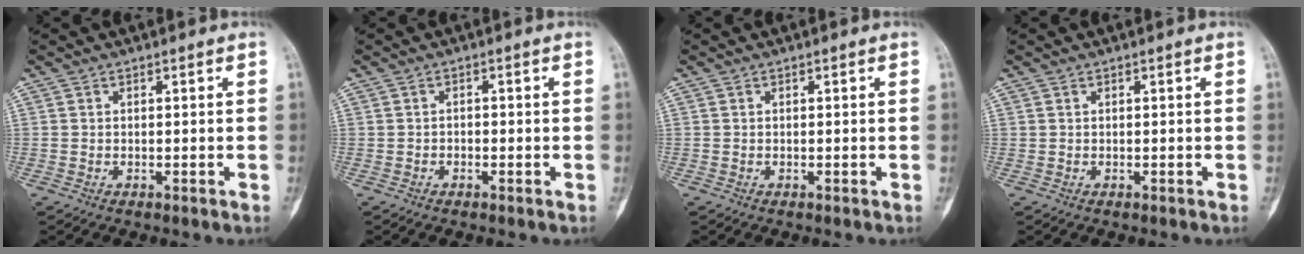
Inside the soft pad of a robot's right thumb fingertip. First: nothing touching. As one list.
[{"total": 0.9, "force": [-0.5, 0.6, 0.4], "torque": [0.001, 0.003, -0.013]}, {"total": 0.0}, {"total": 0.0}]